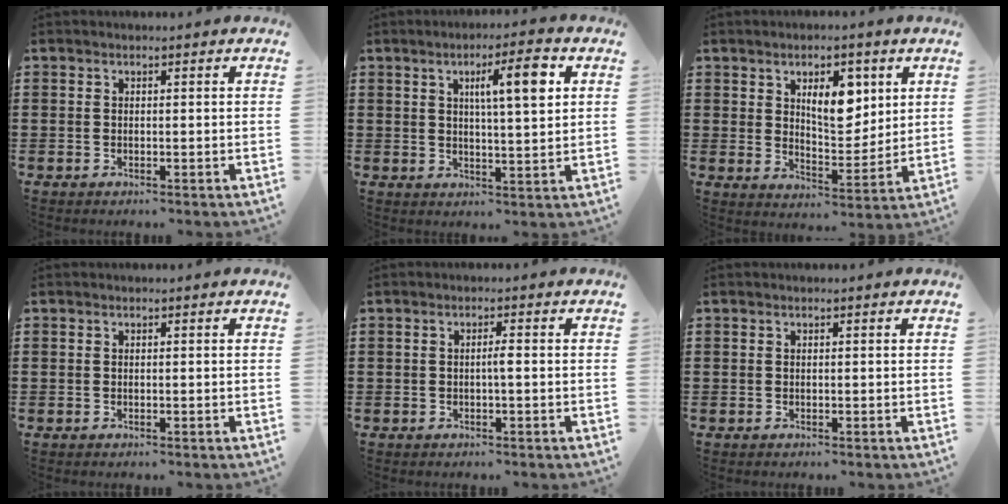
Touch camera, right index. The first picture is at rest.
{"total": 7.5, "force": [2.5, 1.2, 7.0], "torque": [-0.117, -0.003, 0.033]}
{"total": 7.8, "force": [3.4, 4.0, 5.7], "torque": [-0.085, -0.004, 0.053]}
{"total": 0.0}
{"total": 1.0, "force": [-0.3, 0.2, 1.0], "torque": [-0.019, -0.004, -0.004]}
{"total": 0.0}